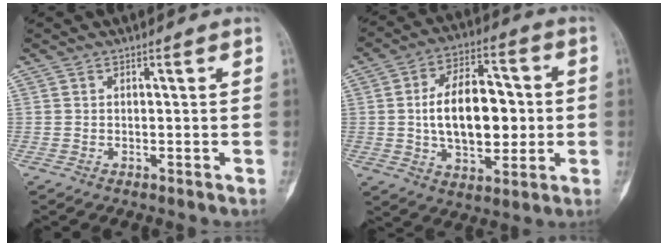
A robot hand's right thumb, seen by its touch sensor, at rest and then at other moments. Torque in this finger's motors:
{"motor_torque": [1.79, 1.90, 0.48, -0.24, 0.40]}